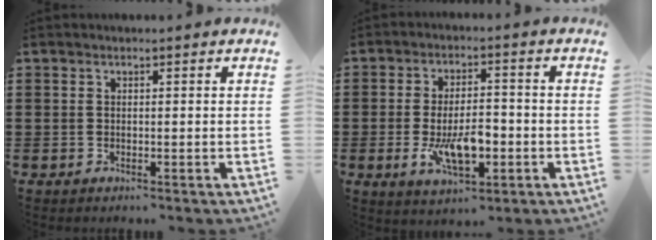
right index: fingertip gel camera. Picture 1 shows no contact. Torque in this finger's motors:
{"motor_torque": [1.29, 0.84, 0.32, 0.12]}